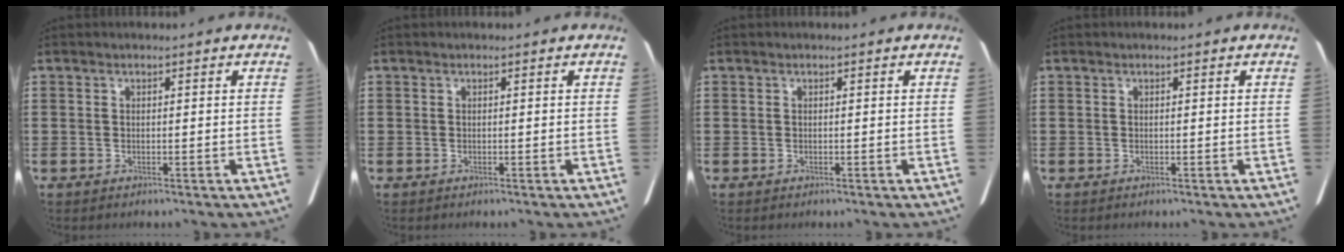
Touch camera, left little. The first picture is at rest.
{"total": 0.0}
{"total": 0.0}
{"total": 0.0}